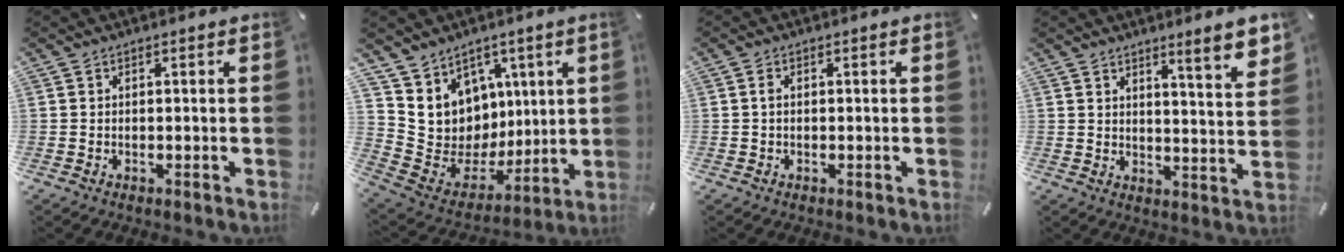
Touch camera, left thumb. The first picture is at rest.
{"total": 10.2, "force": [3.6, 9.6, -0.1], "torque": [-0.005, -0.063, 0.083]}
{"total": 1.1, "force": [0.1, 0.6, 0.9], "torque": [-0.019, 0.004, 0.001]}
{"total": 7.5, "force": [6.0, 0.8, 4.5], "torque": [-0.061, -0.045, 0.098]}